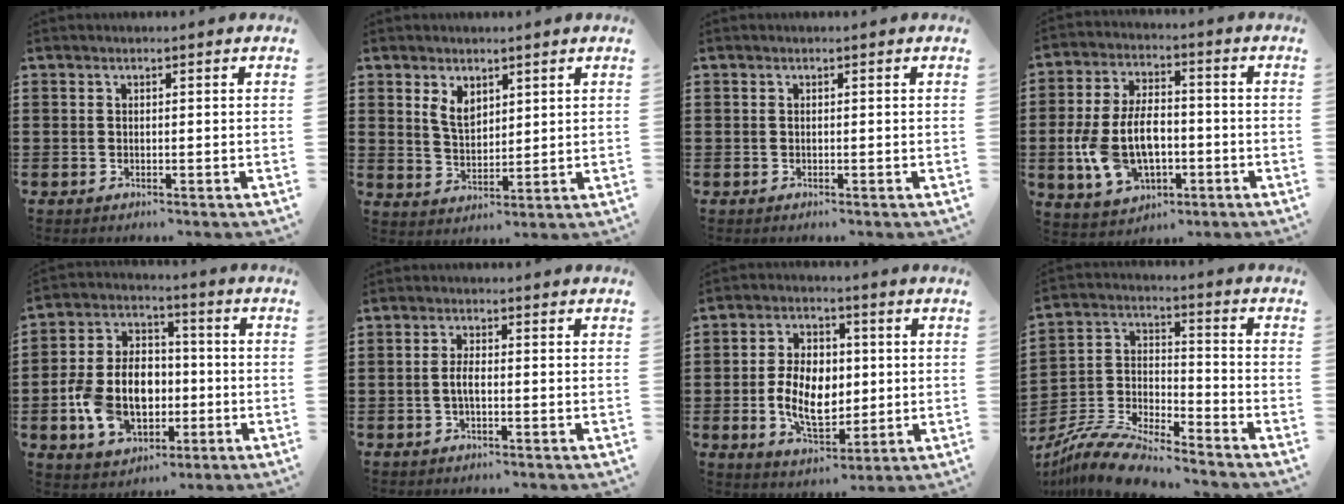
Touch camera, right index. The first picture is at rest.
{"total": 4.0, "force": [2.2, 2.4, 2.3], "torque": [-0.054, 0.007, 0.041]}
{"total": 0.0}
{"total": 10.6, "force": [-2.0, 6.3, 8.3], "torque": [-0.190, 0.006, -0.038]}
{"total": 11.0, "force": [-2.3, 7.9, 7.3], "torque": [-0.166, 0.016, -0.042]}
{"total": 2.2, "force": [-0.5, 0.6, 2.0], "torque": [-0.045, -0.002, -0.012]}
{"total": 9.3, "force": [-0.5, 6.0, 7.1], "torque": [-0.138, 0.005, -0.013]}
{"total": 9.3, "force": [-8.6, 1.3, 3.3], "torque": [-0.085, 0.007, -0.173]}